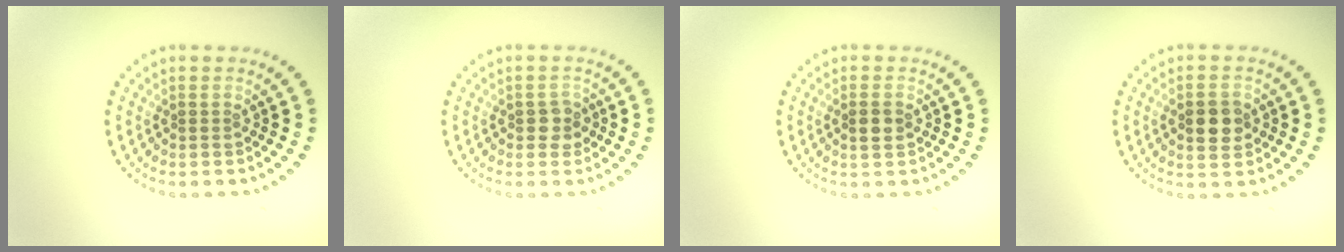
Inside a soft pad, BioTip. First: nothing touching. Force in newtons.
{"total": 1.6, "press": 1.5, "slide": 0.5}
{"total": 1.6, "press": 1.5, "slide": 0.3}
{"total": 3.3, "press": 3.3, "slide": 0.0}